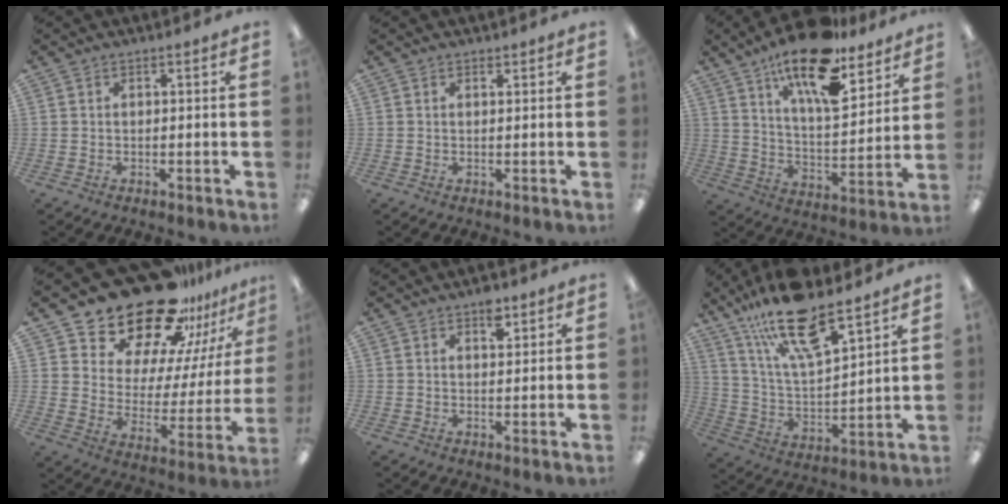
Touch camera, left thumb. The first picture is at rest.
{"total": 0.9, "force": [0.8, 0.3, 0.1], "torque": [0.005, -0.003, 0.013]}
{"total": 19.1, "force": [13.7, 6.5, 11.7], "torque": [-0.203, -0.075, 0.230]}
{"total": 24.4, "force": [20.1, 11.0, 8.2], "torque": [-0.134, -0.147, 0.363]}
{"total": 4.1, "force": [2.7, 2.1, 2.3], "torque": [-0.019, -0.012, 0.041]}
{"total": 19.7, "force": [14.0, 5.9, 12.5], "torque": [-0.227, -0.077, 0.241]}